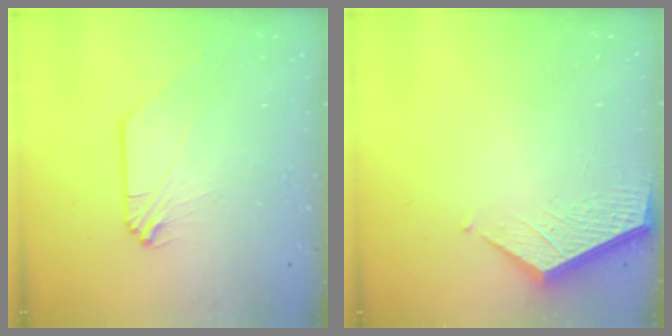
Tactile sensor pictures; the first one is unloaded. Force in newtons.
{"total": 3.7, "press": 3.7, "slide": 0.3}